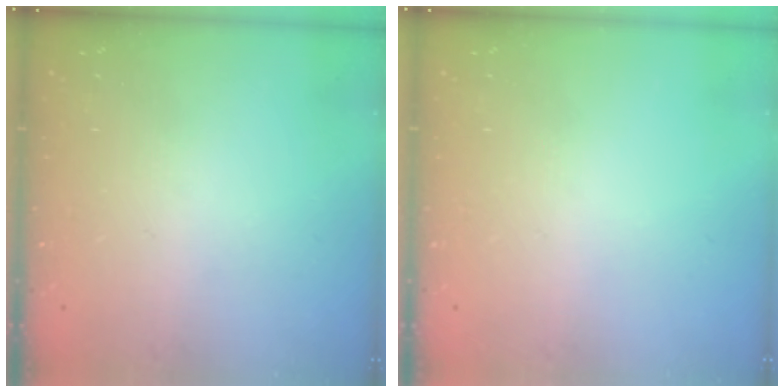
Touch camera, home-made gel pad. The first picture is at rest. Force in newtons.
{"total": 0.0}